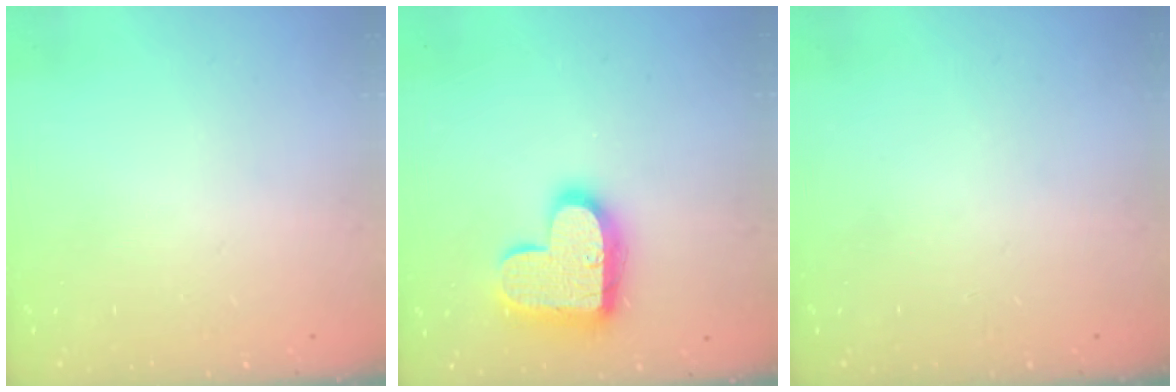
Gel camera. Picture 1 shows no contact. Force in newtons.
{"total": 16.9, "press": 16.8, "slide": 1.1}
{"total": 0.0}